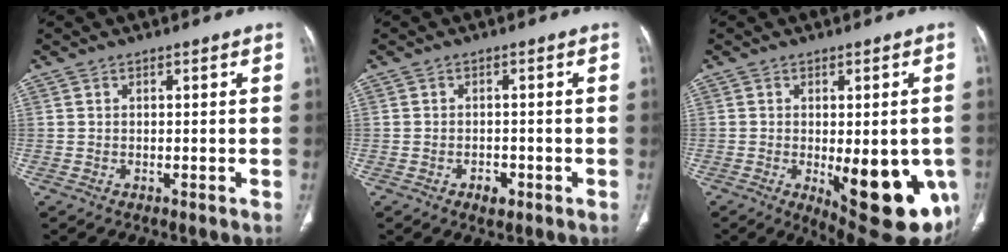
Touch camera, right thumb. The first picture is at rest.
{"total": 2.3, "force": [-1.2, 1.5, 1.3], "torque": [-0.016, 0.003, -0.013]}
{"total": 18.9, "force": [-5.2, 7.2, 16.7], "torque": [-0.153, -0.018, -0.043]}